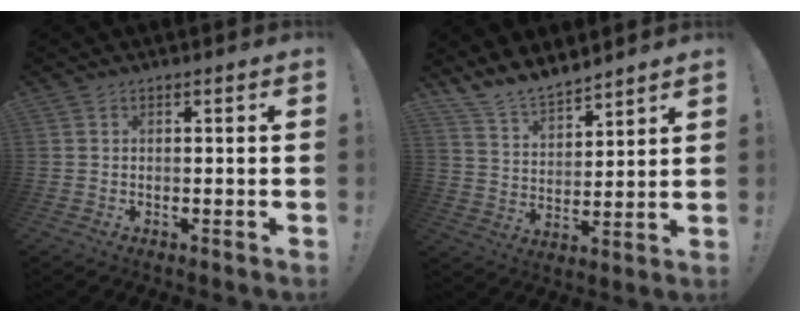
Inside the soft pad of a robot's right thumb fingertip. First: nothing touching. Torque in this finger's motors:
{"motor_torque": [0.01, 0.02, 0.79, 0.78, 0.16]}